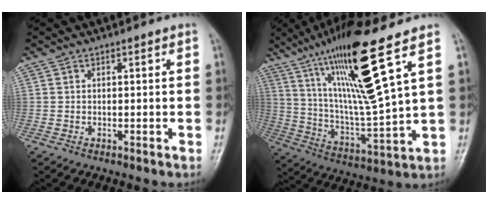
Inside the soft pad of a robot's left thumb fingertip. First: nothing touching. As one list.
[{"total": 19.7, "force": [10.5, 1.6, 16.6], "torque": [-0.296, -0.054, 0.192]}]